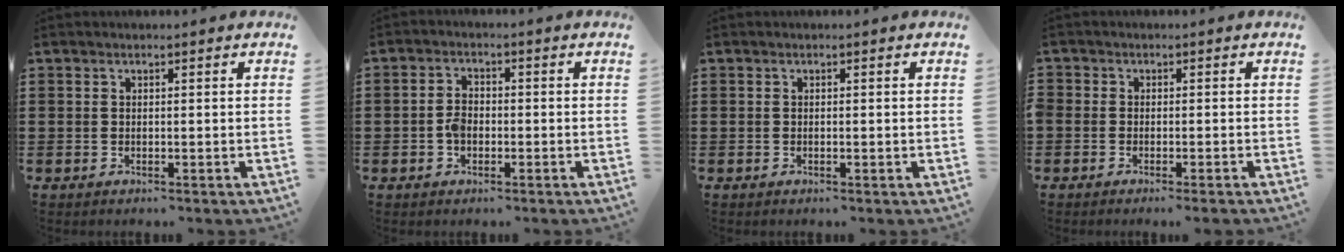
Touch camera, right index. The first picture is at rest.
{"total": 2.8, "force": [-0.8, 1.7, 2.0], "torque": [-0.046, 0.000, -0.018]}
{"total": 0.0}
{"total": 1.0, "force": [-1.0, 0.2, 0.2], "torque": [-0.006, 0.002, -0.020]}